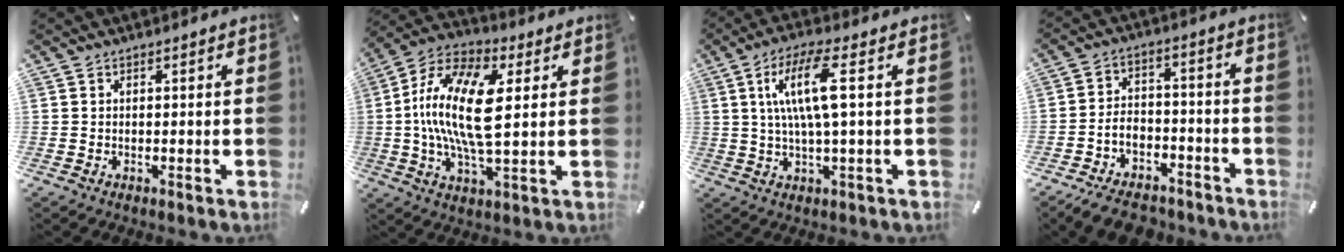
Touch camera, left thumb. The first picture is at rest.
{"total": 18.6, "force": [2.1, 7.4, 17.0], "torque": [-0.365, -0.010, 0.029]}
{"total": 11.5, "force": [2.4, 2.4, 11.0], "torque": [-0.221, -0.001, 0.036]}
{"total": 8.7, "force": [-6.2, 5.2, 3.2], "torque": [-0.057, 0.041, -0.116]}